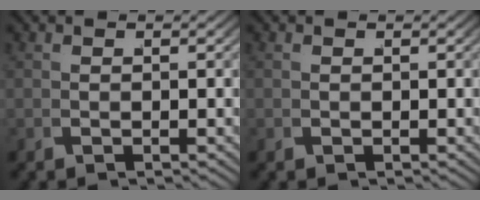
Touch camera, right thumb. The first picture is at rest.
{"total": 0.0}